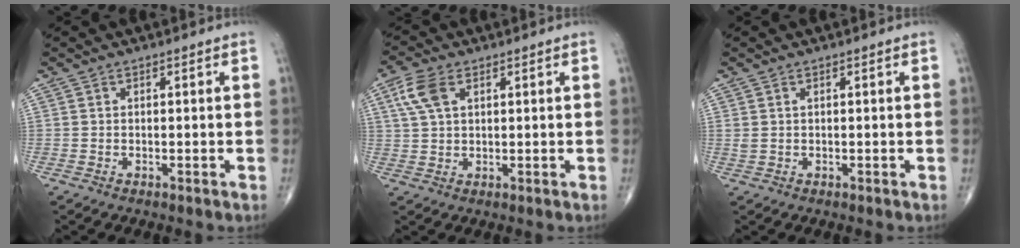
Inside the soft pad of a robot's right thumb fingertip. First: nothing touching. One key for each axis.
{"total": 6.1, "fx": 2.4, "fy": 3.5, "fz": 4.4, "tx": -0.098, "ty": 0.006, "tz": 0.050}
{"total": 1.2, "fx": 0.4, "fy": 0.6, "fz": 0.9, "tx": -0.026, "ty": 0.012, "tz": 0.016}